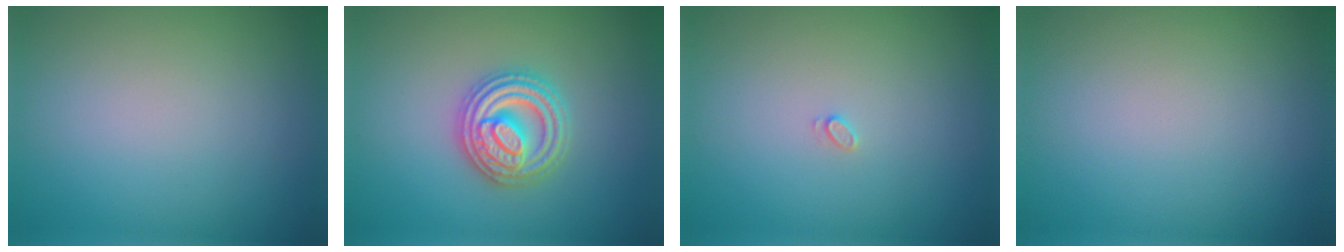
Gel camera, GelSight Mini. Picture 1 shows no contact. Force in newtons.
{"total": 4.9, "press": 4.9, "slide": 0.7}
{"total": 0.6, "press": 0.6, "slide": 0.1}
{"total": 0.0}